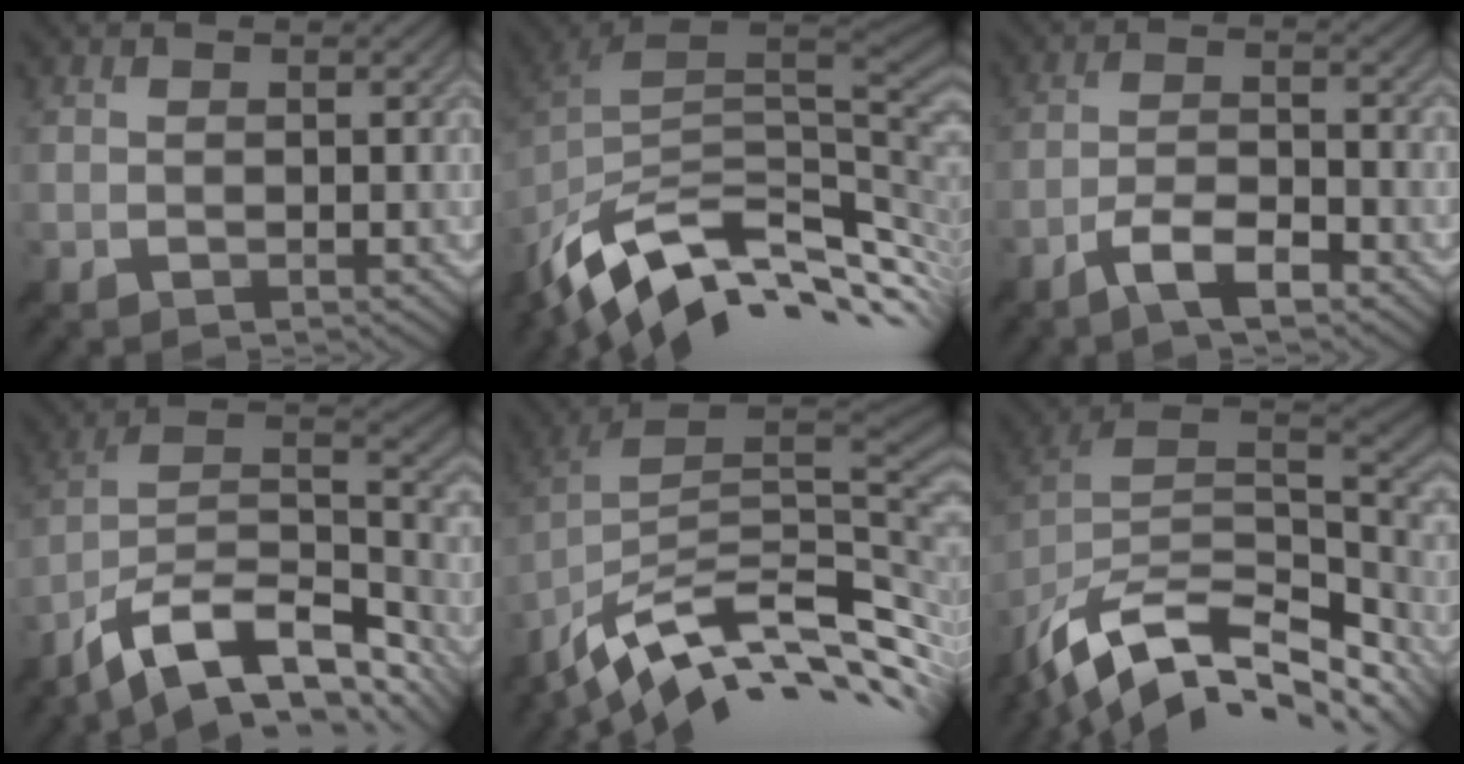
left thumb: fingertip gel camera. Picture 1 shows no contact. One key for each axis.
{"total": 12.7, "fx": -5.4, "fy": 6.0, "fz": 9.8, "tx": -0.219, "ty": -0.016, "tz": -0.083}
{"total": 5.9, "fx": -4.1, "fy": 1.5, "fz": 4.0, "tx": -0.076, "ty": 0.005, "tz": -0.078}
{"total": 15.3, "fx": -10.3, "fy": 6.0, "fz": 9.7, "tx": -0.210, "ty": -0.006, "tz": -0.168}
{"total": 12.4, "fx": -6.4, "fy": 4.5, "fz": 9.5, "tx": -0.206, "ty": 0.003, "tz": -0.107}
{"total": 15.0, "fx": -8.7, "fy": 7.7, "fz": 9.6, "tx": -0.229, "ty": -0.020, "tz": -0.140}